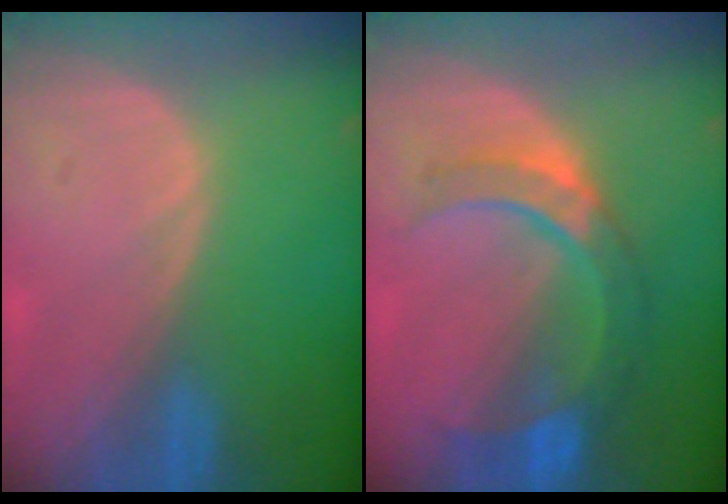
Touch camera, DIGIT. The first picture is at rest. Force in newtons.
{"total": 8.2, "press": 7.9, "slide": 2.1}